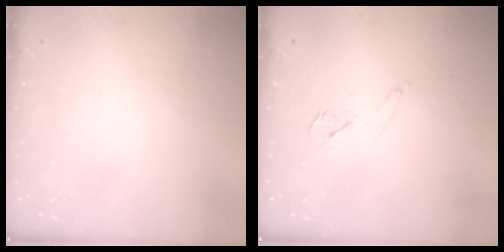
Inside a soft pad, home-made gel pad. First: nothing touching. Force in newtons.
{"total": 7.4, "press": 6.8, "slide": 3.1}